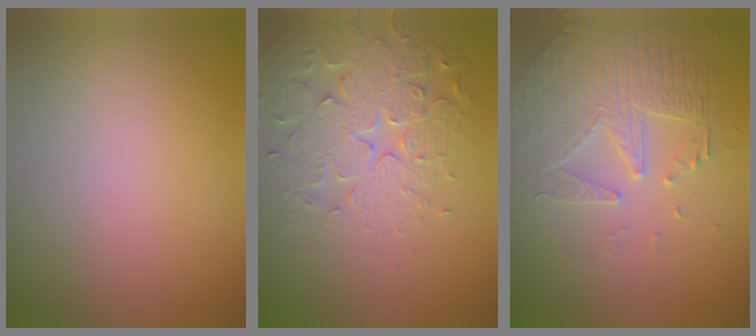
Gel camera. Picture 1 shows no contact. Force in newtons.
{"total": 4.6, "press": 4.6, "slide": 0.7}
{"total": 4.3, "press": 4.1, "slide": 1.3}